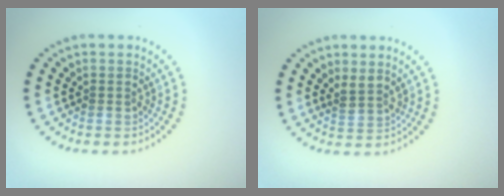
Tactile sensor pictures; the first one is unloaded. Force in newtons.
{"total": 1.5, "press": 1.3, "slide": 0.8}